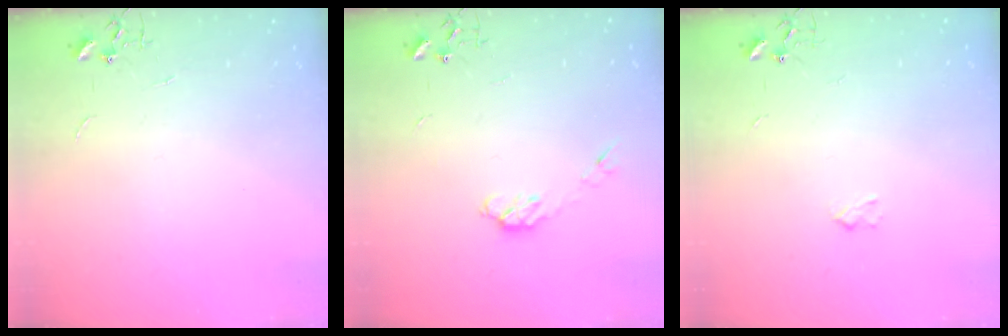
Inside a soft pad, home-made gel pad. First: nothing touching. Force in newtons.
{"total": 5.5, "press": 5.5, "slide": 0.5}
{"total": 2.4, "press": 2.4, "slide": 0.4}